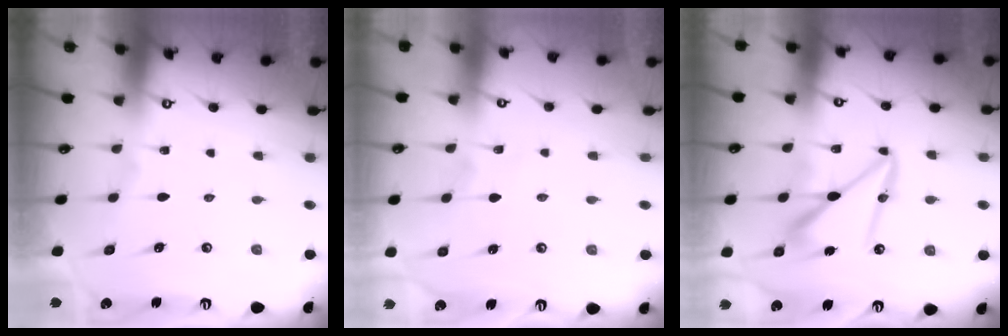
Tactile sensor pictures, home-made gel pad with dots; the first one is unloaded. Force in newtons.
{"total": 1.7, "press": 1.7, "slide": 0.2}
{"total": 11.4, "press": 11.4, "slide": 0.6}